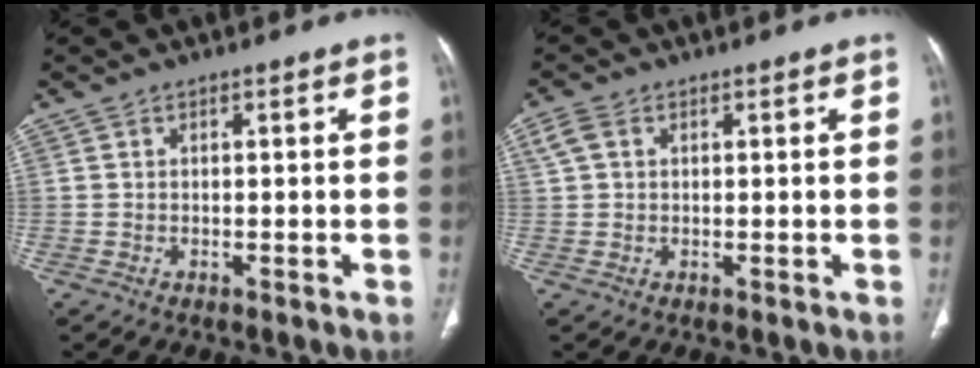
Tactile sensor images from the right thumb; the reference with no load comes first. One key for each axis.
{"total": 2.9, "fx": 1.2, "fy": 2.0, "fz": 1.8, "tx": -0.043, "ty": 0.010, "tz": 0.027}